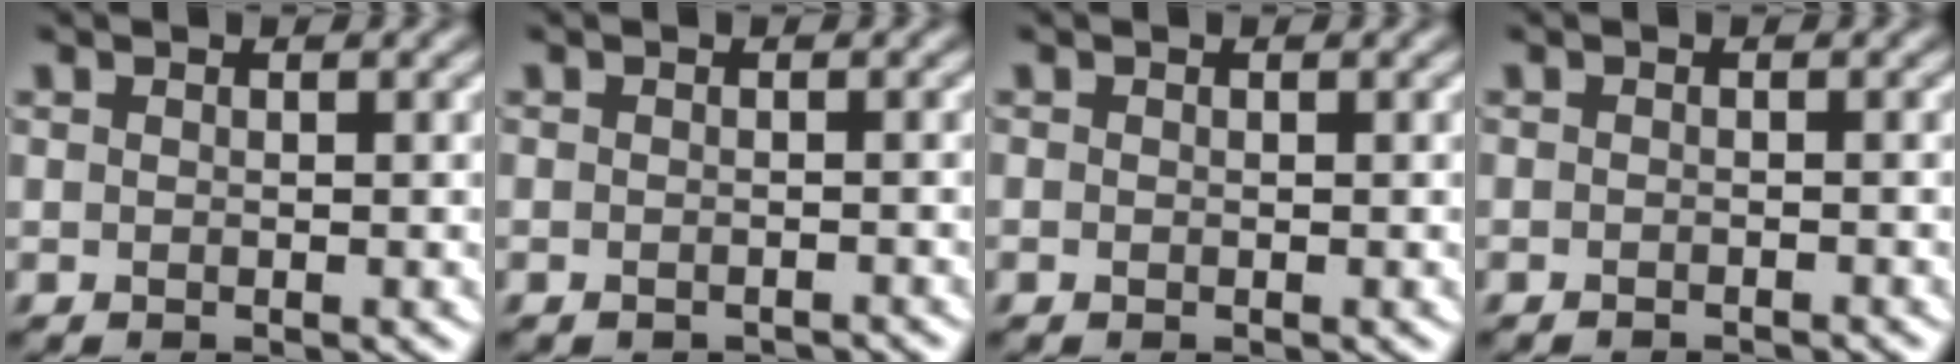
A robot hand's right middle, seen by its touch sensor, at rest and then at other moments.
{"total": 1.4, "force": [-1.3, 0.3, 0.3], "torque": [-0.001, -0.004, -0.019]}
{"total": 0.0}
{"total": 1.6, "force": [-1.6, 0.2, 0.4], "torque": [0.005, -0.004, -0.021]}